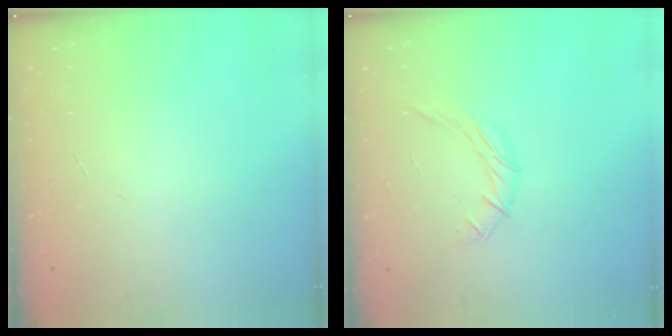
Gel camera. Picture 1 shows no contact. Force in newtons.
{"total": 5.6, "press": 5.6, "slide": 0.5}